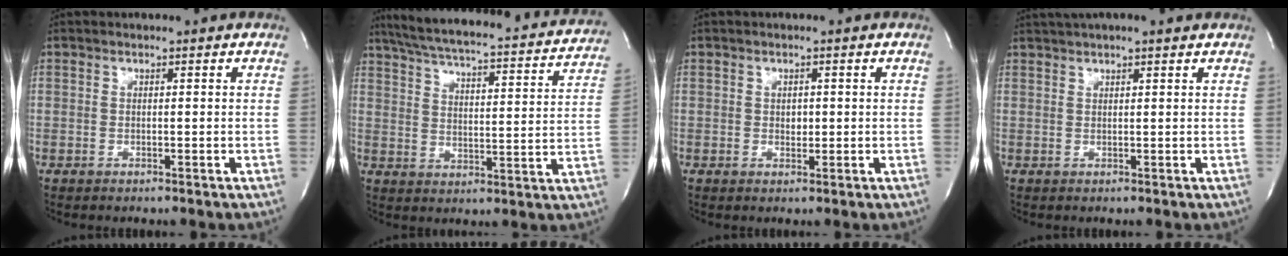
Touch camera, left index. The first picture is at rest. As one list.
[{"total": 26.1, "force": [23.4, 3.7, 11.0], "torque": [-0.182, -0.027, 0.297]}, {"total": 1.4, "force": [0.0, 1.0, 0.9], "torque": [-0.014, 0.000, 0.002]}, {"total": 7.3, "force": [6.2, 0.8, 3.8], "torque": [-0.065, 0.037, 0.089]}]